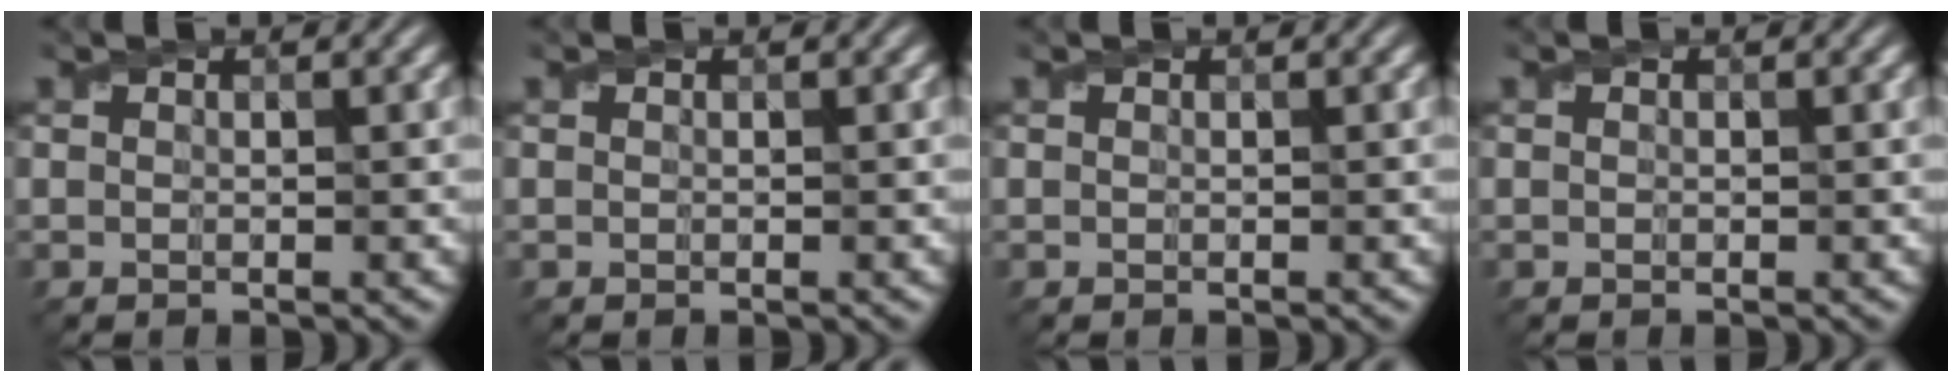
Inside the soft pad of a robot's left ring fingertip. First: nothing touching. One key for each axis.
{"total": 0.0}
{"total": 0.0}
{"total": 0.0}